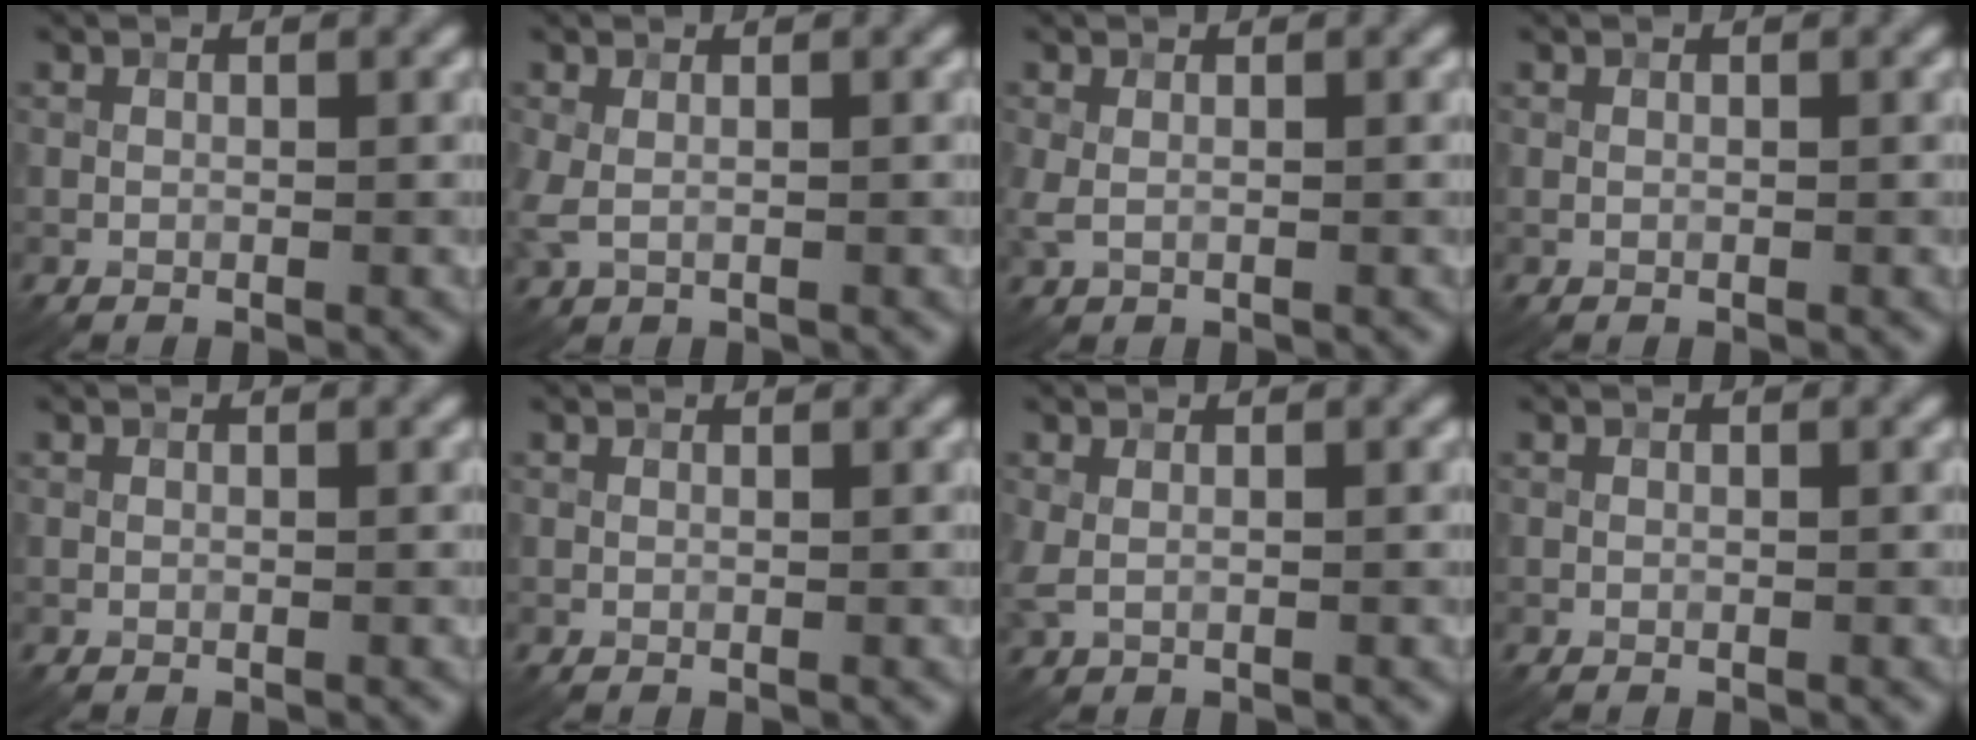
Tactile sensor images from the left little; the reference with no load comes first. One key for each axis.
{"total": 1.5, "fx": 0.3, "fy": 0.7, "fz": 1.3, "tx": -0.033, "ty": 0.002, "tz": 0.003}
{"total": 1.1, "fx": 0.2, "fy": 0.5, "fz": 0.9, "tx": -0.023, "ty": 0.001, "tz": 0.003}
{"total": 0.0}
{"total": 0.0}
{"total": 0.8, "fx": 0.8, "fy": 0.1, "fz": 0.2, "tx": -0.011, "ty": -0.006, "tz": 0.005}
{"total": 1.2, "fx": 0.4, "fy": 0.5, "fz": 1.0, "tx": -0.022, "ty": 0.002, "tz": 0.008}
{"total": 0.0}